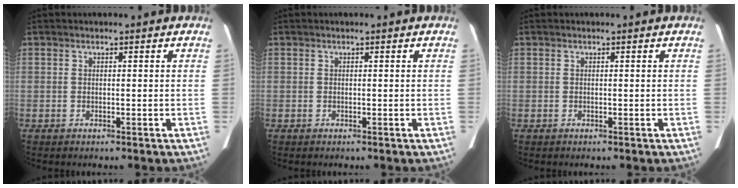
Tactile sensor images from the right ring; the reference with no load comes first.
{"total": 0.0}
{"total": 0.0}